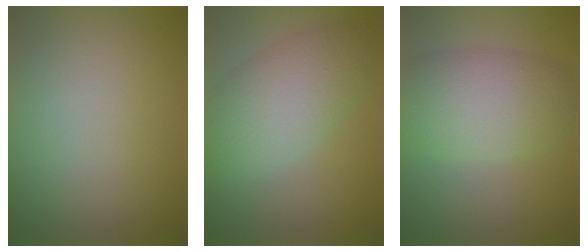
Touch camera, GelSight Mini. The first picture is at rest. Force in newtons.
{"total": 6.3, "press": 6.3, "slide": 0.4}
{"total": 6.4, "press": 6.4, "slide": 0.2}